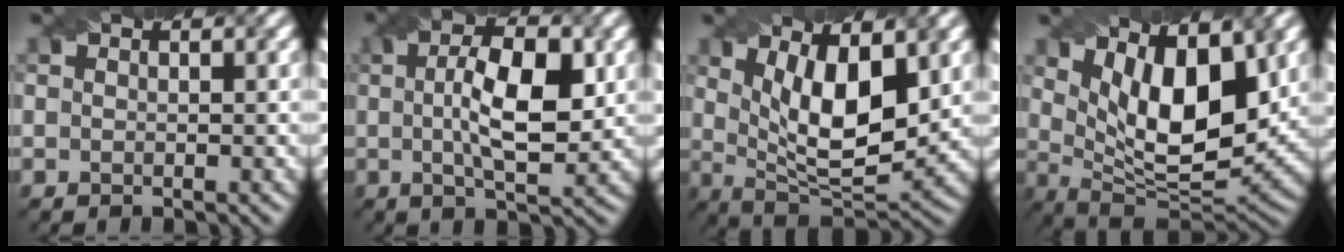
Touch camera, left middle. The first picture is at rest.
{"total": 7.3, "force": [0.8, 2.4, 6.8], "torque": [-0.112, 0.006, 0.011]}
{"total": 8.3, "force": [2.3, 3.1, 7.3], "torque": [-0.135, -0.011, 0.042]}
{"total": 9.7, "force": [3.3, 4.2, 8.1], "torque": [-0.138, -0.012, 0.054]}